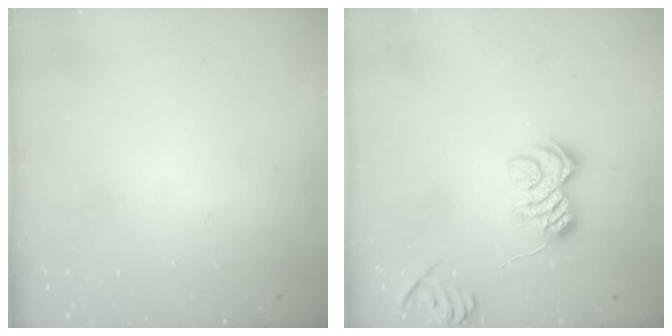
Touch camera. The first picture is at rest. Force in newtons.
{"total": 9.0, "press": 9.0, "slide": 0.7}